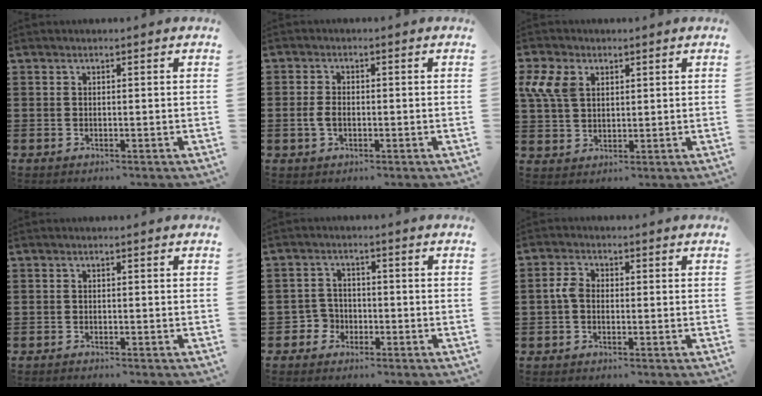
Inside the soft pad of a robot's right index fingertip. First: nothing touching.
{"total": 2.7, "force": [-0.5, 1.7, 2.0], "torque": [-0.055, -0.003, -0.015]}
{"total": 6.0, "force": [2.3, 4.2, 3.6], "torque": [-0.102, 0.009, 0.040]}
{"total": 0.6, "force": [-0.6, 0.1, -0.1], "torque": [0.000, 0.001, -0.013]}
{"total": 3.2, "force": [-1.8, 2.5, 0.7], "torque": [-0.031, 0.001, -0.041]}
{"total": 2.9, "force": [-0.5, 1.9, 2.1], "torque": [-0.064, -0.005, -0.017]}